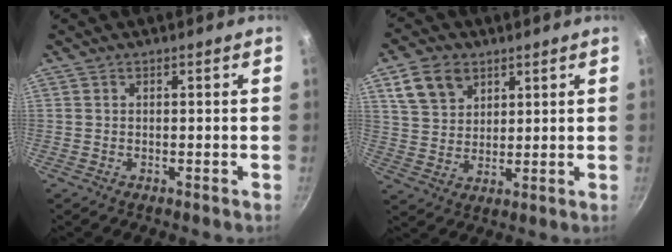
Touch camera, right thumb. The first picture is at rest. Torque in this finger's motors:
{"motor_torque": [-0.60, 1.61, 0.09, -0.17, 0.05]}